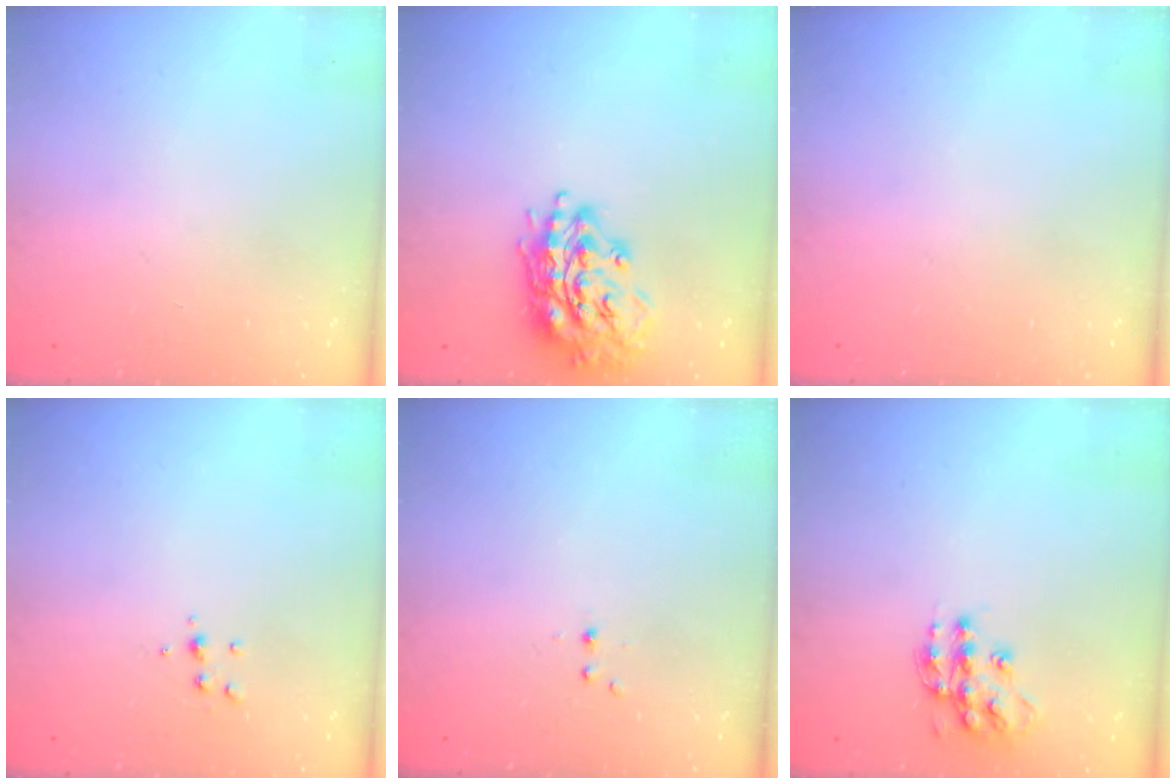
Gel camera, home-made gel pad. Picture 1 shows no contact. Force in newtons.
{"total": 16.5, "press": 16.4, "slide": 1.9}
{"total": 0.0}
{"total": 5.3, "press": 5.3, "slide": 0.5}
{"total": 2.2, "press": 1.9, "slide": 1.0}
{"total": 12.6, "press": 12.5, "slide": 0.9}